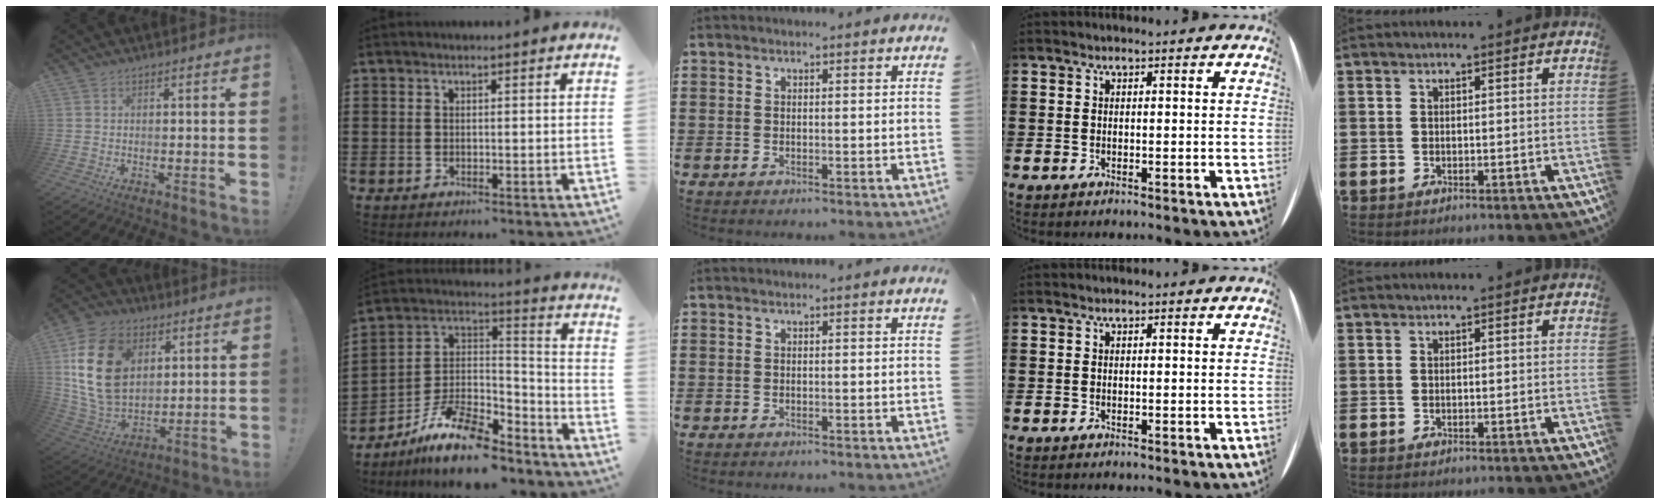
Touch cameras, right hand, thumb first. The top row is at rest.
{"thumb": {"total": 21.5, "force": [6.4, 15.5, 13.6], "torque": [-0.252, -0.028, 0.118]}, "index": {"total": 12.0, "force": [-9.2, 4.1, 6.5], "torque": [-0.137, 0.025, -0.179]}}